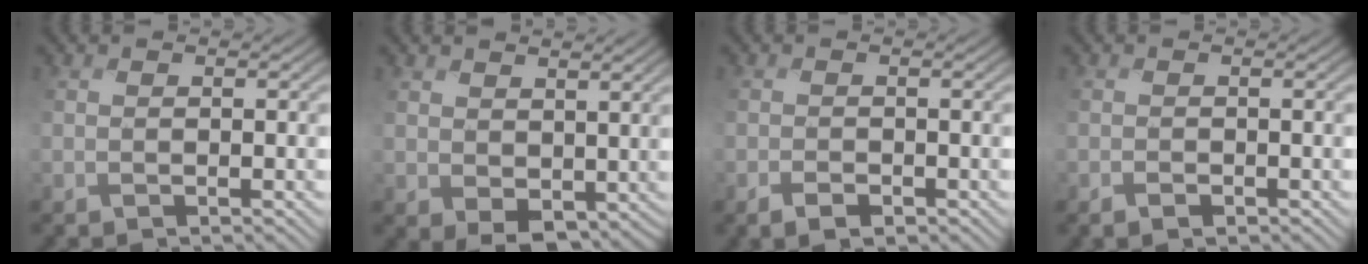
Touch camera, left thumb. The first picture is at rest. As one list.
[{"total": 3.8, "force": [1.2, 2.6, 2.6], "torque": [-0.063, -0.011, 0.029]}, {"total": 1.6, "force": [-1.1, 0.6, 0.9], "torque": [-0.015, 0.000, -0.022]}, {"total": 0.7, "force": [-0.6, 0.1, 0.3], "torque": [-0.002, 0.001, -0.013]}]